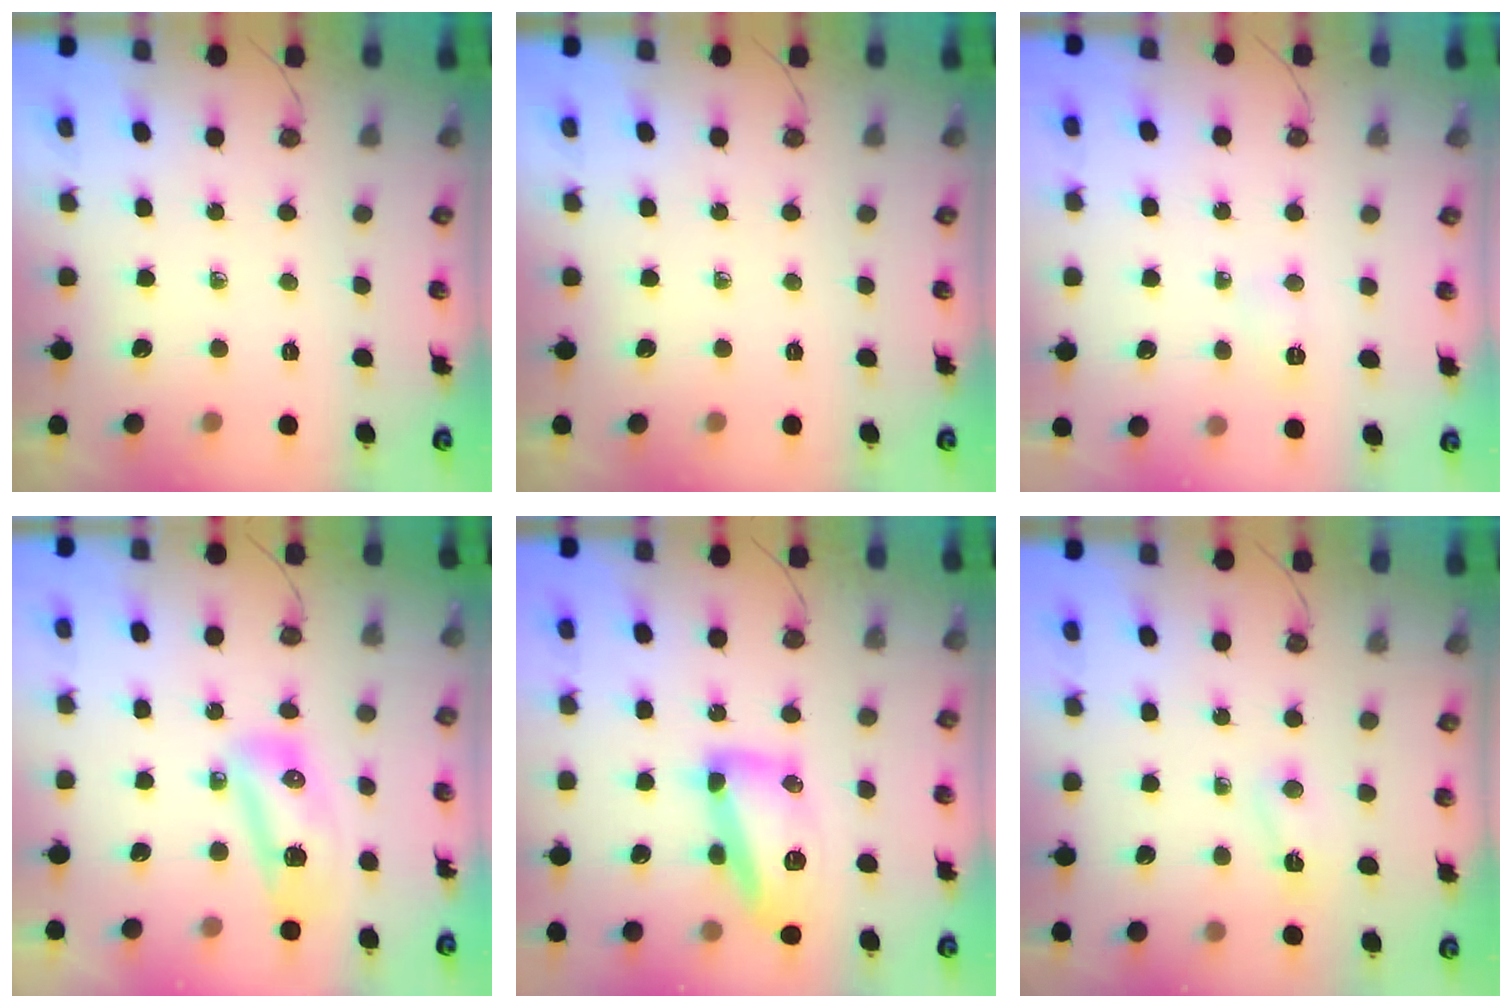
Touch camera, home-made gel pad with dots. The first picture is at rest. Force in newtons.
{"total": 0.0}
{"total": 3.5, "press": 3.2, "slide": 1.2}
{"total": 10.0, "press": 9.9, "slide": 1.2}
{"total": 14.7, "press": 14.6, "slide": 1.0}
{"total": 2.1, "press": 2.1, "slide": 0.4}